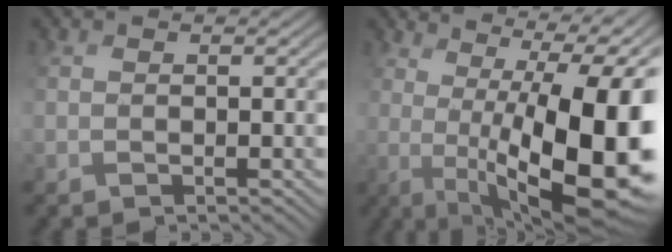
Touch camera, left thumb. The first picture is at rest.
{"total": 15.2, "force": [0.2, 4.7, 14.4], "torque": [-0.176, -0.003, 0.026]}